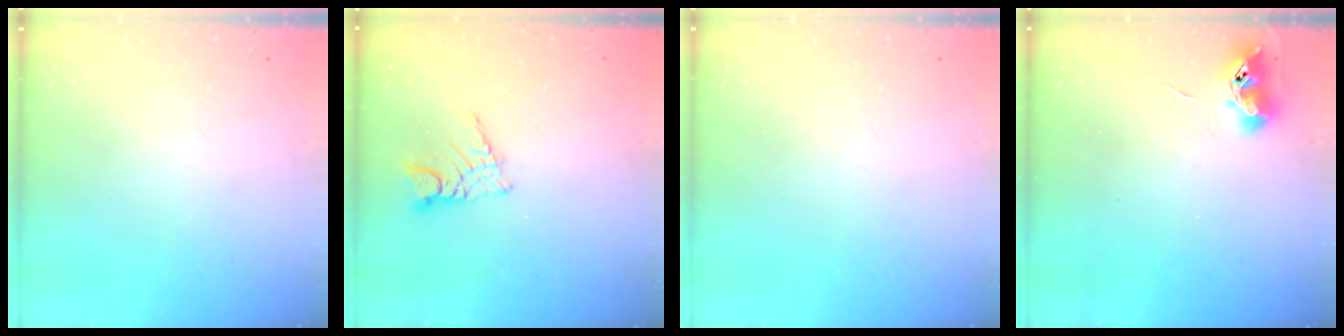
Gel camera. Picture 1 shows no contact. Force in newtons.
{"total": 6.6, "press": 6.6, "slide": 0.4}
{"total": 0.0}
{"total": 8.0, "press": 7.9, "slide": 0.8}